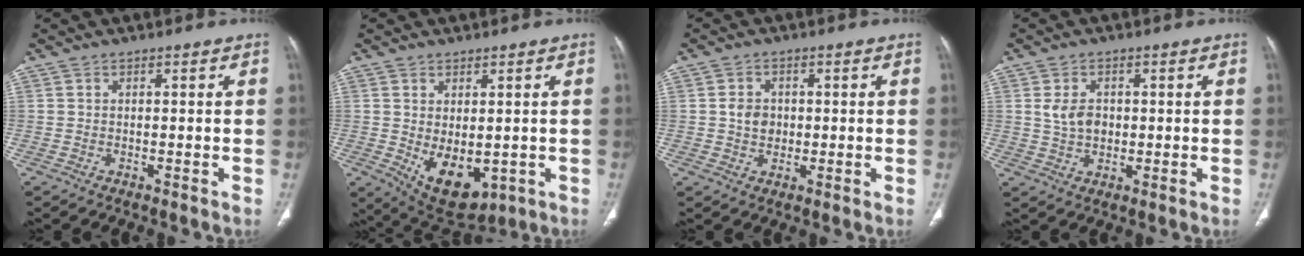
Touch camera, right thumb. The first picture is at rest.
{"total": 9.9, "force": [-1.6, 5.7, 8.0], "torque": [-0.107, -0.010, 0.003]}
{"total": 4.0, "force": [0.2, 3.3, 2.2], "torque": [-0.023, 0.003, 0.003]}
{"total": 4.9, "force": [0.7, 3.6, 3.3], "torque": [-0.050, -0.001, 0.015]}